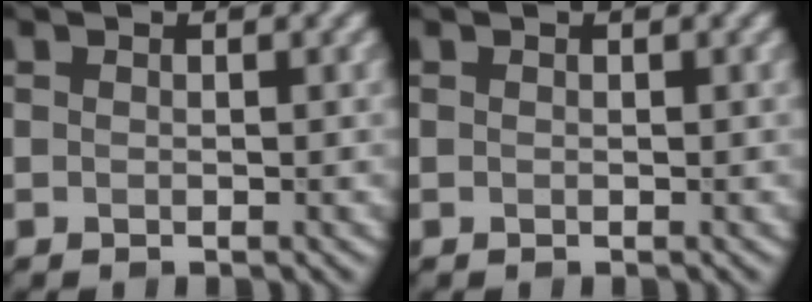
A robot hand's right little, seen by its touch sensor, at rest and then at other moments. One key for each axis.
{"total": 0.0}